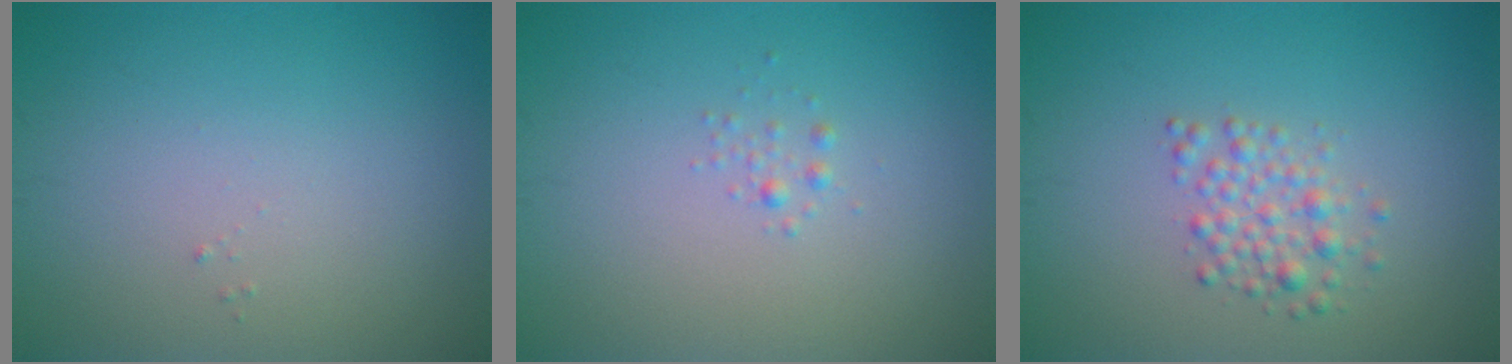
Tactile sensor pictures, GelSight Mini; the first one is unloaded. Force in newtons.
{"total": 0.6, "press": 0.6, "slide": 0.0}
{"total": 2.3, "press": 2.3, "slide": 0.0}